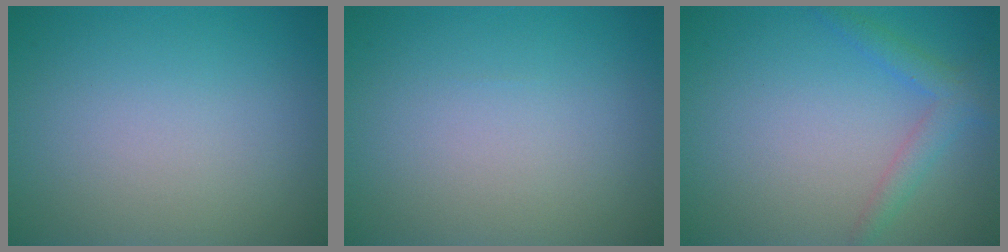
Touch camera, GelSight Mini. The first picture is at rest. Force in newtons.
{"total": 0.0}
{"total": 2.3, "press": 2.3, "slide": 0.2}